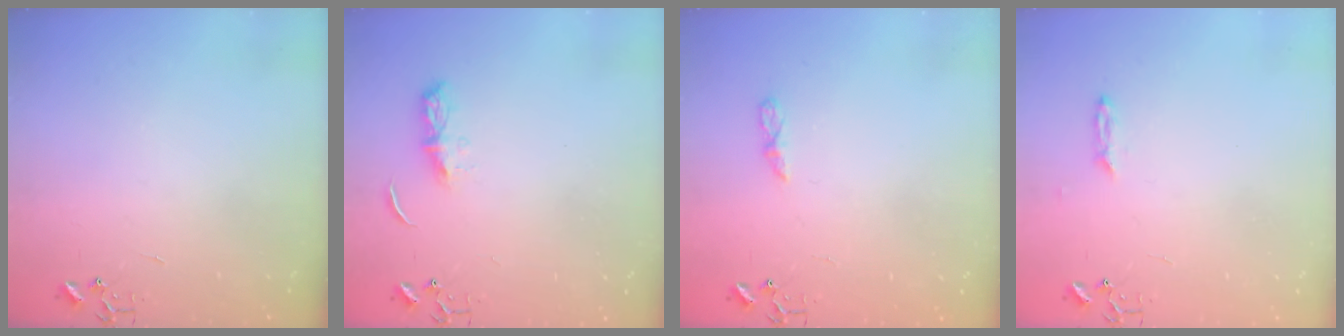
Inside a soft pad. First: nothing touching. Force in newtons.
{"total": 6.1, "press": 6.0, "slide": 0.7}
{"total": 5.3, "press": 5.3, "slide": 0.7}
{"total": 2.3, "press": 2.2, "slide": 0.4}